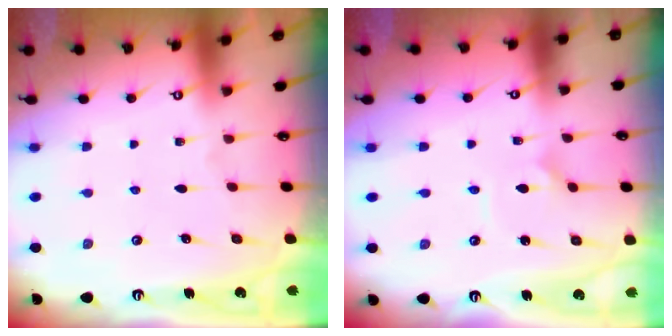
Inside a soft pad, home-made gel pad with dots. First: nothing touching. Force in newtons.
{"total": 1.8, "press": 1.7, "slide": 0.5}